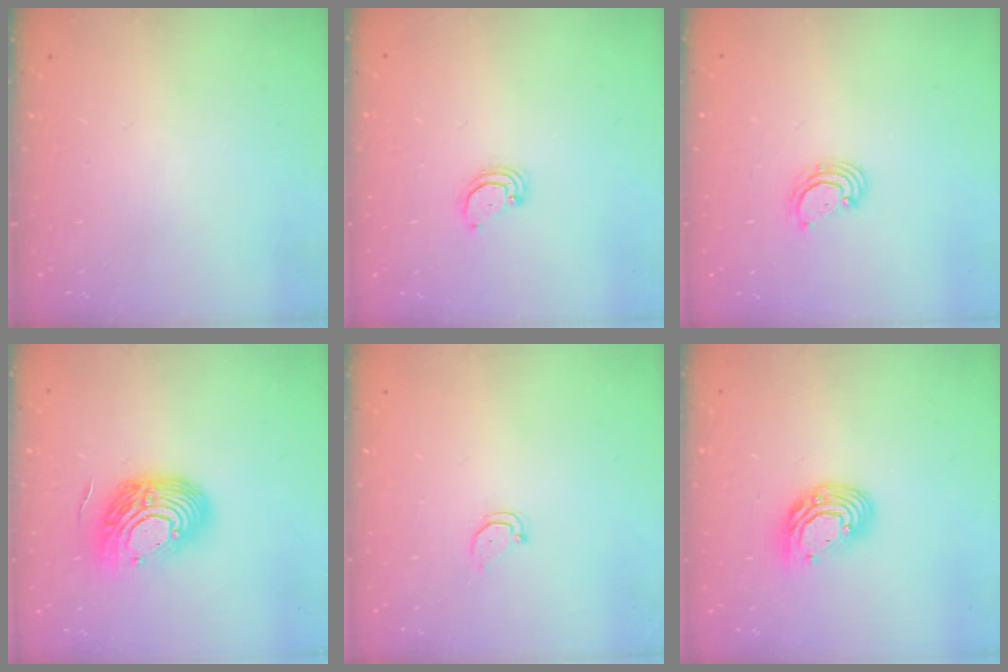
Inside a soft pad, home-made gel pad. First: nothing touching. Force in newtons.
{"total": 2.6, "press": 2.6, "slide": 0.1}
{"total": 2.4, "press": 2.4, "slide": 0.2}
{"total": 16.1, "press": 16.0, "slide": 1.8}
{"total": 2.4, "press": 2.4, "slide": 0.2}
{"total": 10.3, "press": 10.3, "slide": 1.1}